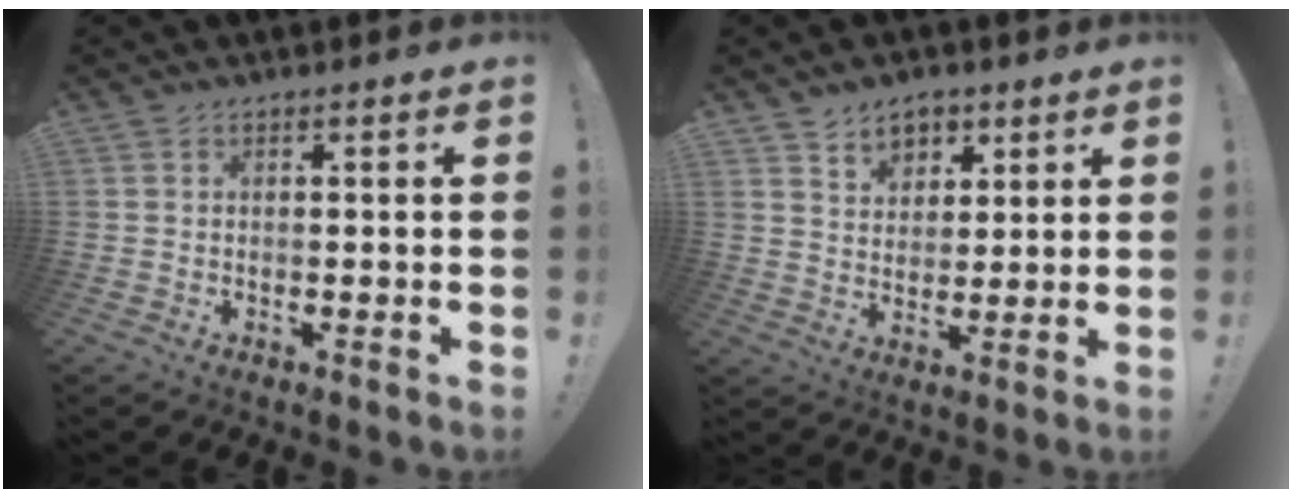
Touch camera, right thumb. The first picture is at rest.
{"total": 7.0, "force": [4.5, 5.1, 1.6], "torque": [-0.020, -0.030, 0.086]}